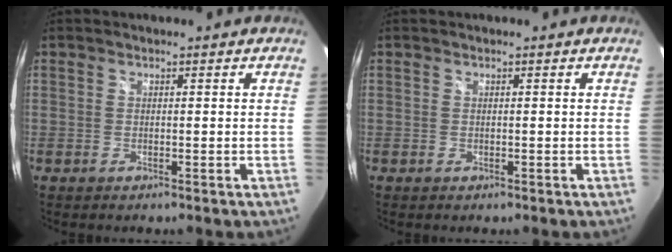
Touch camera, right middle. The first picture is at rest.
{"total": 0.0}